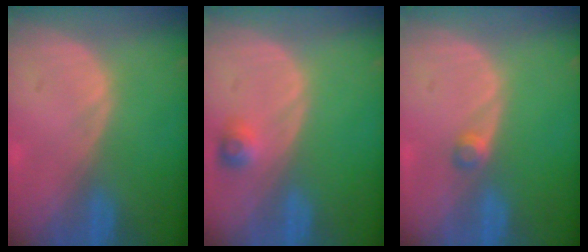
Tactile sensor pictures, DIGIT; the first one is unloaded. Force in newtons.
{"total": 2.5, "press": 2.3, "slide": 1.0}
{"total": 1.6, "press": 1.4, "slide": 0.8}